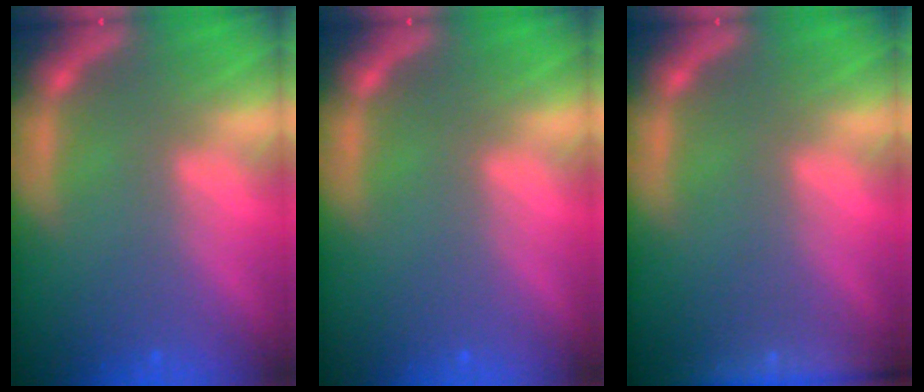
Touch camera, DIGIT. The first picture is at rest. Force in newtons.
{"total": 0.0}
{"total": 5.5}